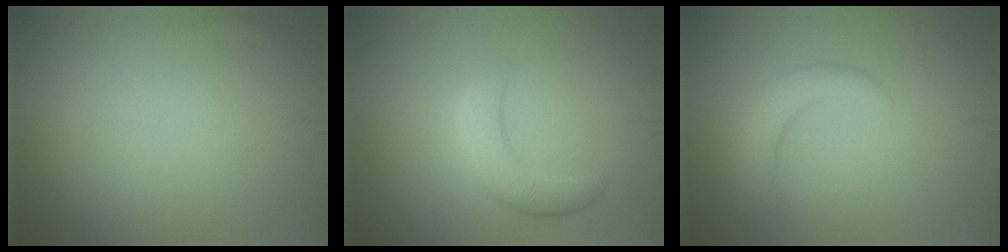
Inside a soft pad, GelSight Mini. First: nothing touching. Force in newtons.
{"total": 3.2, "press": 3.2, "slide": 0.2}
{"total": 2.3, "press": 2.3, "slide": 0.4}